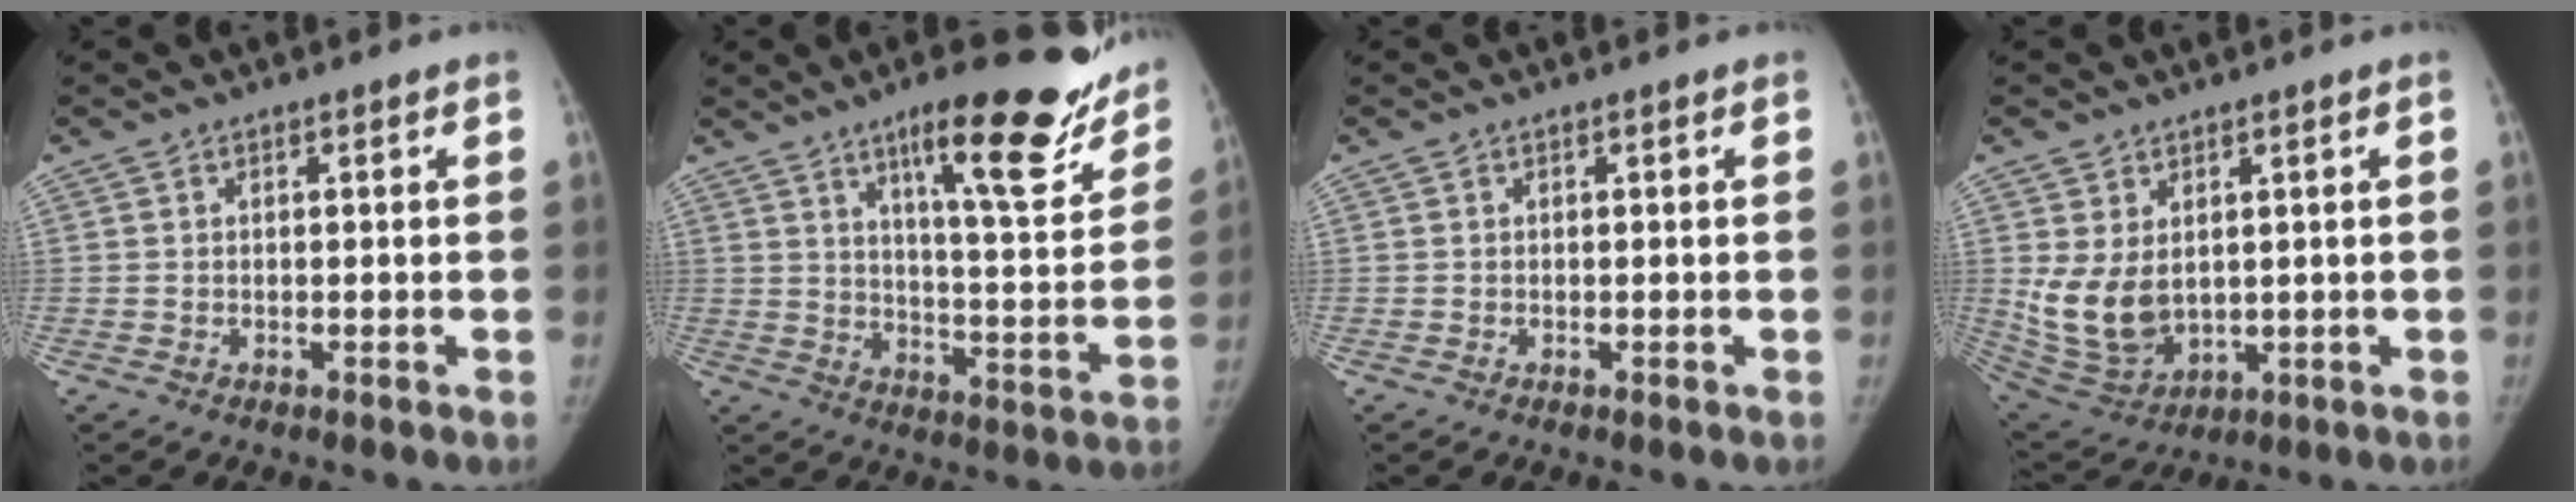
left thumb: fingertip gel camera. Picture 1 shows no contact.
{"total": 20.4, "force": [13.8, 4.7, 14.3], "torque": [-0.157, -0.075, 0.202]}
{"total": 0.0}
{"total": 10.3, "force": [1.4, 7.0, 7.3], "torque": [-0.134, -0.018, 0.053]}